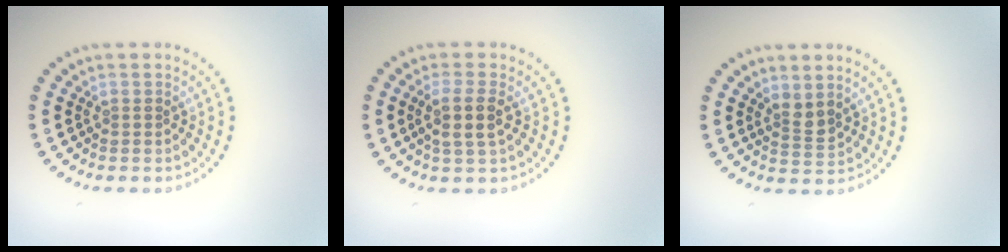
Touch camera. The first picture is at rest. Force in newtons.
{"total": 2.6, "press": 2.3, "slide": 1.2}
{"total": 1.8, "press": 1.4, "slide": 1.1}